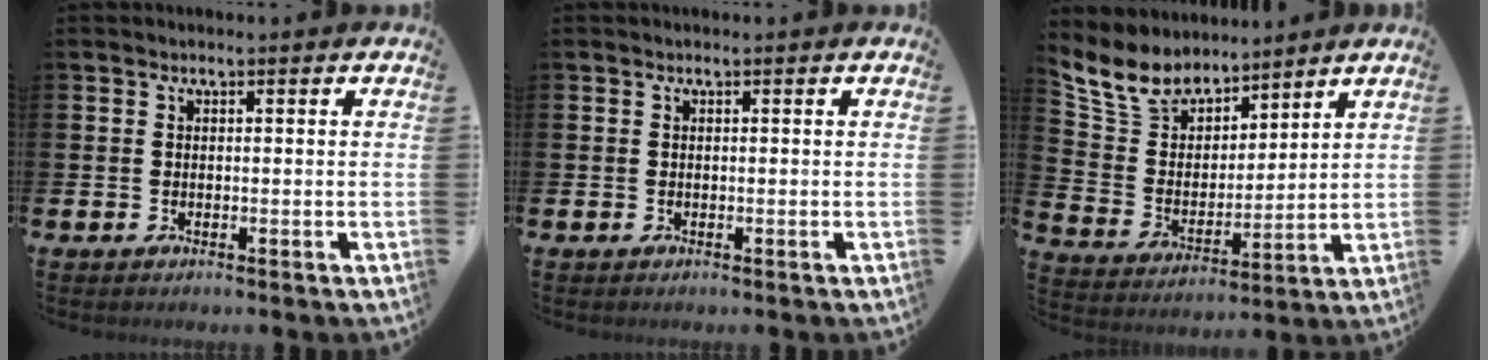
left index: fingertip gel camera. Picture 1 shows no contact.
{"total": 0.0}
{"total": 9.2, "force": [8.3, 3.8, 1.4], "torque": [-0.082, -0.050, 0.156]}